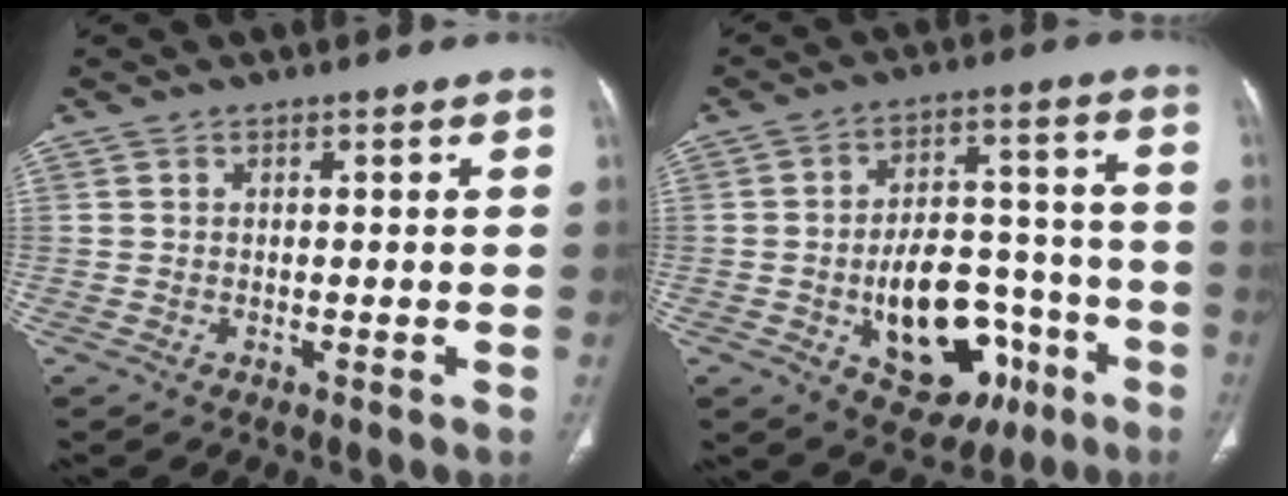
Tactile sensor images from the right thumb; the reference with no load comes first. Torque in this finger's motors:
{"motor_torque": [3.69, 1.31, 1.41, -0.50, 0.43]}